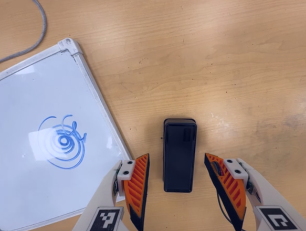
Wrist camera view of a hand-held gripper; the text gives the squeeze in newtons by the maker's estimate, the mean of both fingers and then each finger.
{"total": 0.0}